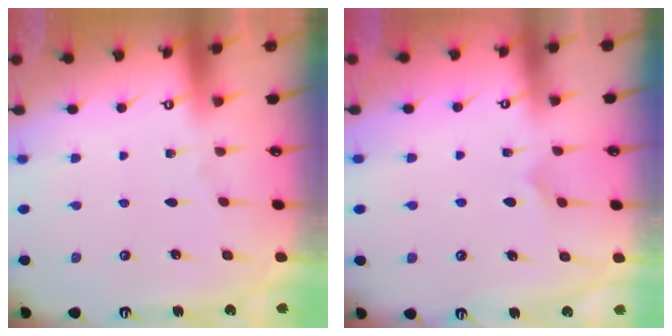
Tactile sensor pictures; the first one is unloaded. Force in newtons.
{"total": 5.1, "press": 5.1, "slide": 0.2}